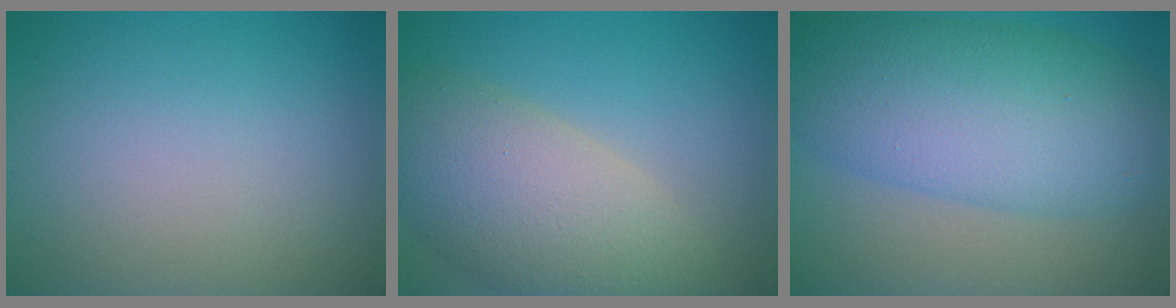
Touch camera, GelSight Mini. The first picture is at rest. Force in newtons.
{"total": 8.5, "press": 8.5, "slide": 0.7}
{"total": 10.0, "press": 10.0, "slide": 0.3}